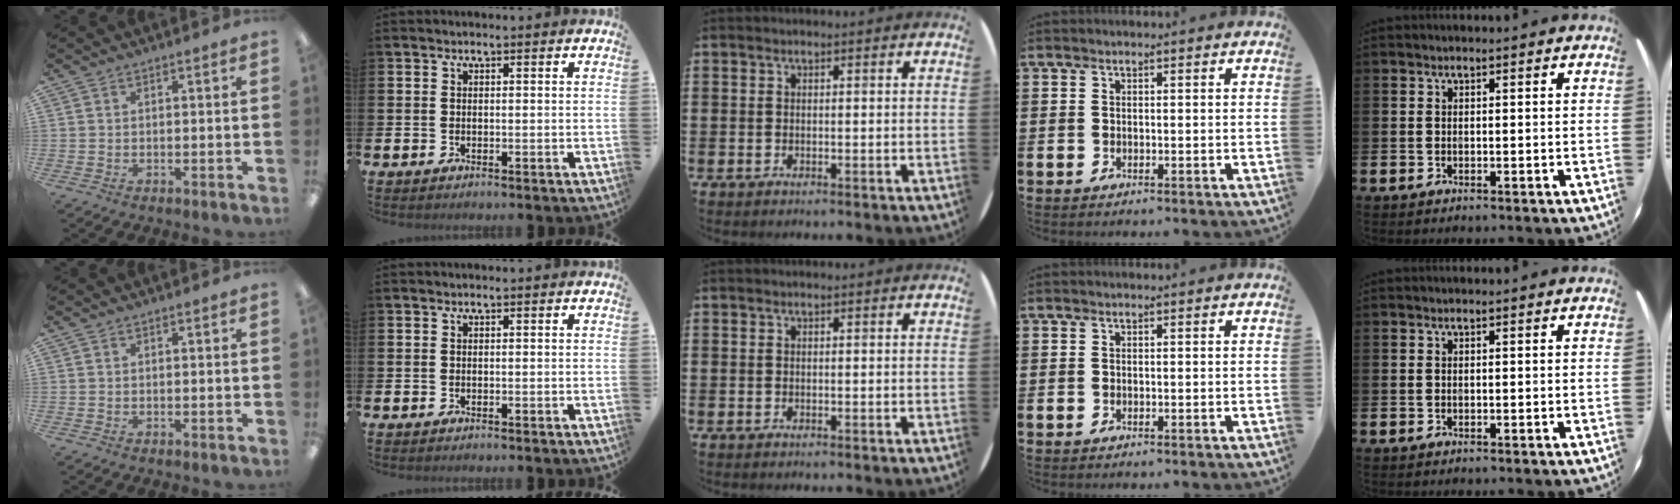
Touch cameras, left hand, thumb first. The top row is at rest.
{}